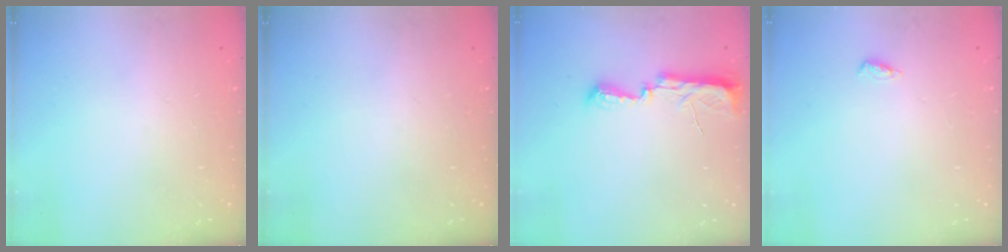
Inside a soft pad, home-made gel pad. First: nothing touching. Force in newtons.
{"total": 0.0}
{"total": 9.8, "press": 8.8, "slide": 4.4}
{"total": 4.4, "press": 4.1, "slide": 1.5}